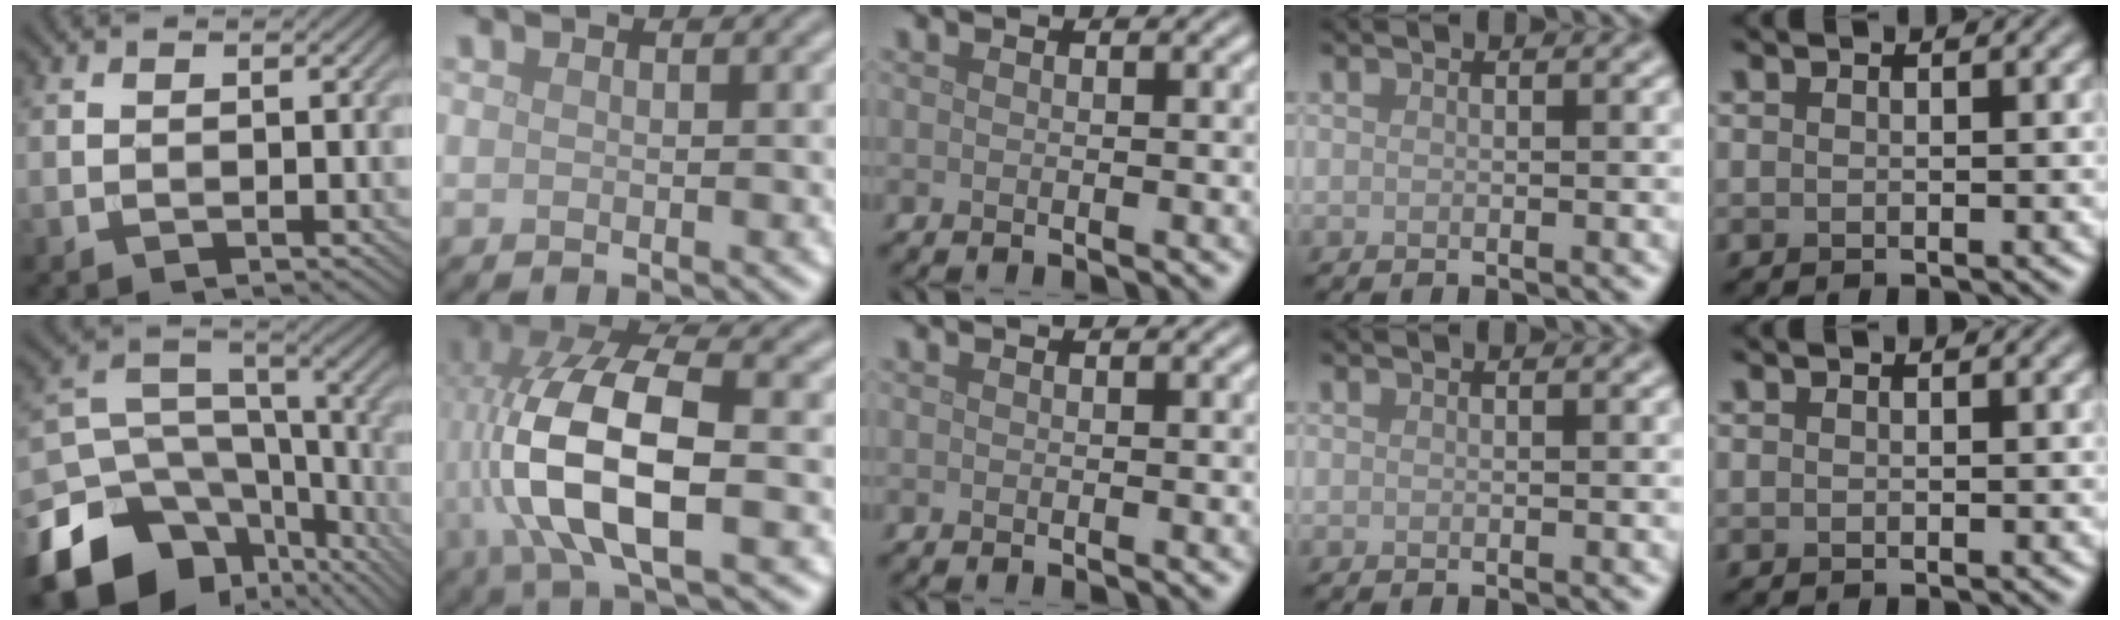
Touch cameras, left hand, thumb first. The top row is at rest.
{"thumb": {"total": 18.3, "force": [-10.0, 12.8, 8.3], "torque": [-0.205, -0.039, -0.140]}, "index": {"total": 11.7, "force": [-1.0, 4.7, 10.7], "torque": [-0.224, 0.006, -0.019]}}